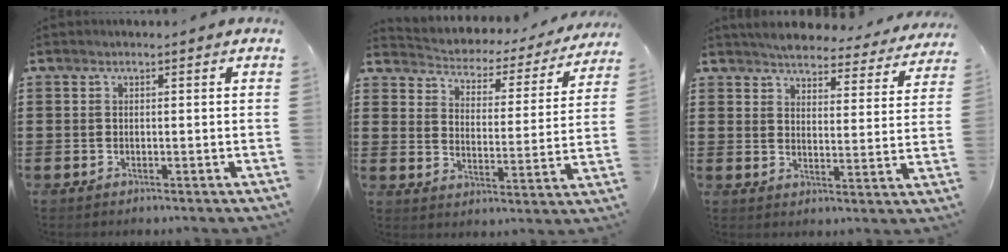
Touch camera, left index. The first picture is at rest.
{"total": 2.7, "force": [2.6, 0.7, 0.2], "torque": [-0.025, -0.025, 0.033]}
{"total": 4.3, "force": [4.3, 0.3, 0.8], "torque": [-0.037, -0.027, 0.071]}